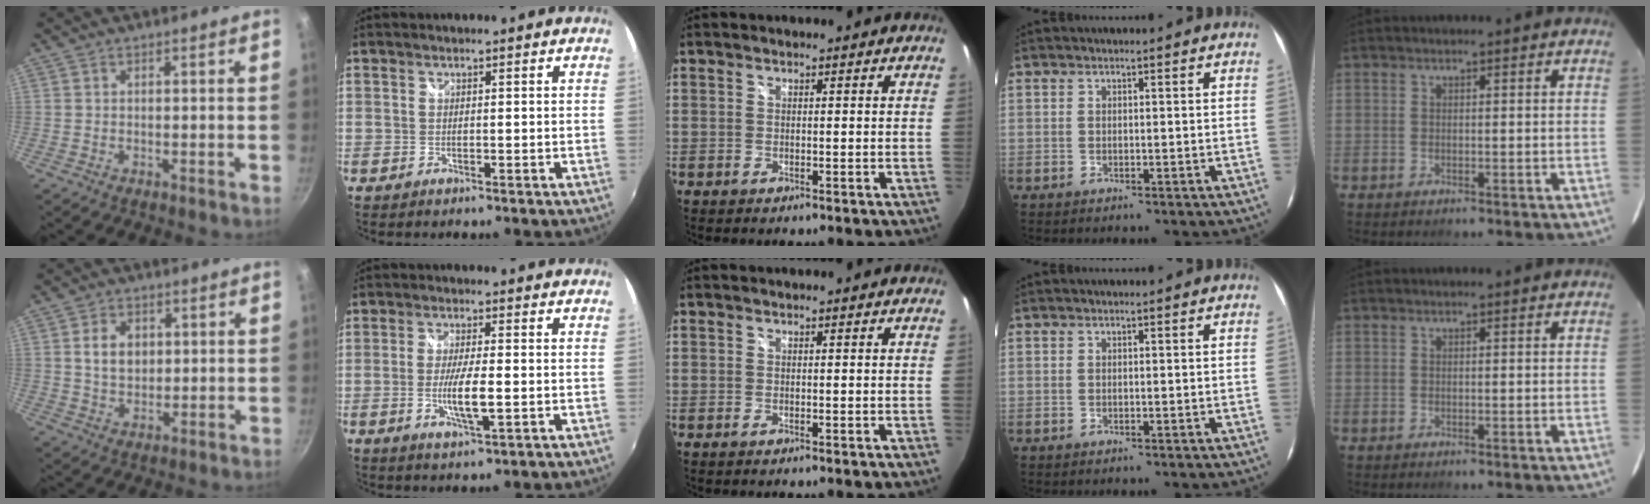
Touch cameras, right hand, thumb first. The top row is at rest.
{"thumb": {"total": 6.1, "force": [1.1, 4.6, 3.9], "torque": [-0.051, -0.002, 0.023]}, "index": {"total": 6.1, "force": [-1.3, 0.7, 5.9], "torque": [-0.114, -0.007, -0.020]}}